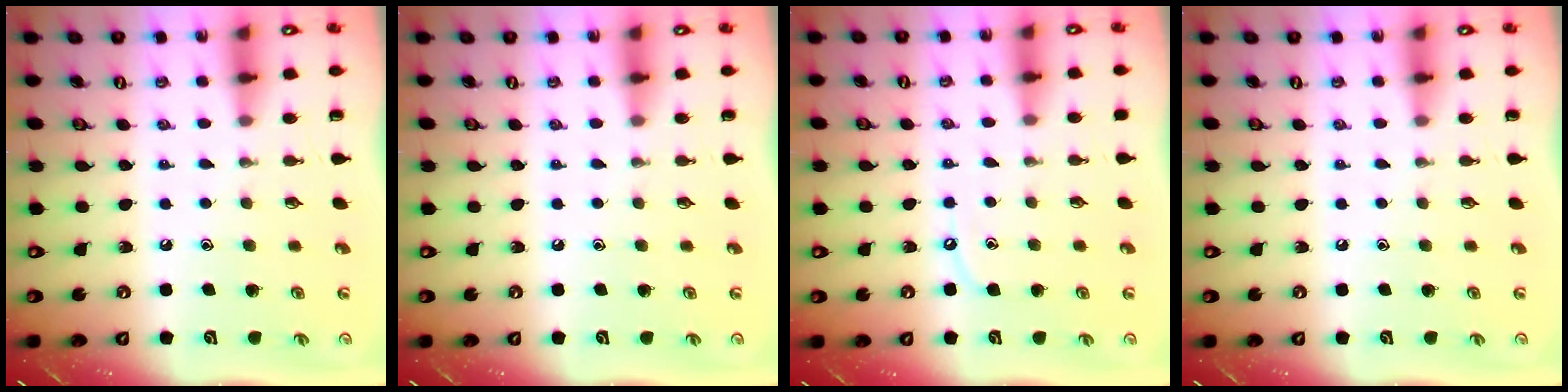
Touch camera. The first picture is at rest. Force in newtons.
{"total": 0.0}
{"total": 4.0, "press": 4.0, "slide": 0.2}
{"total": 0.0}